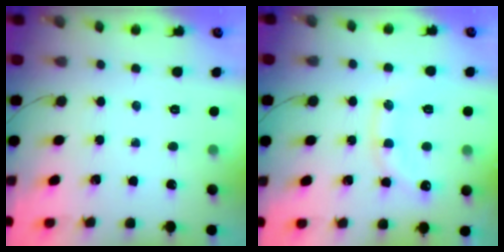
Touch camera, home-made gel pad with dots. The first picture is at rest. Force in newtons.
{"total": 13.5, "press": 13.5, "slide": 1.0}